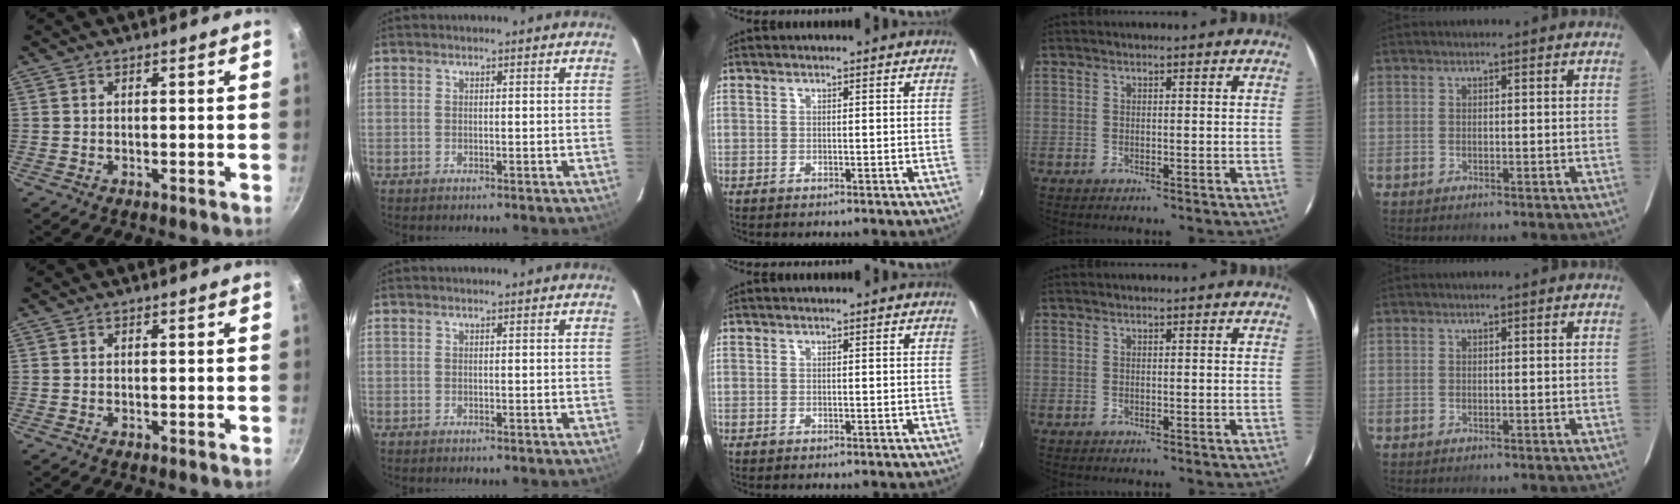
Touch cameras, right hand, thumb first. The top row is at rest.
{}